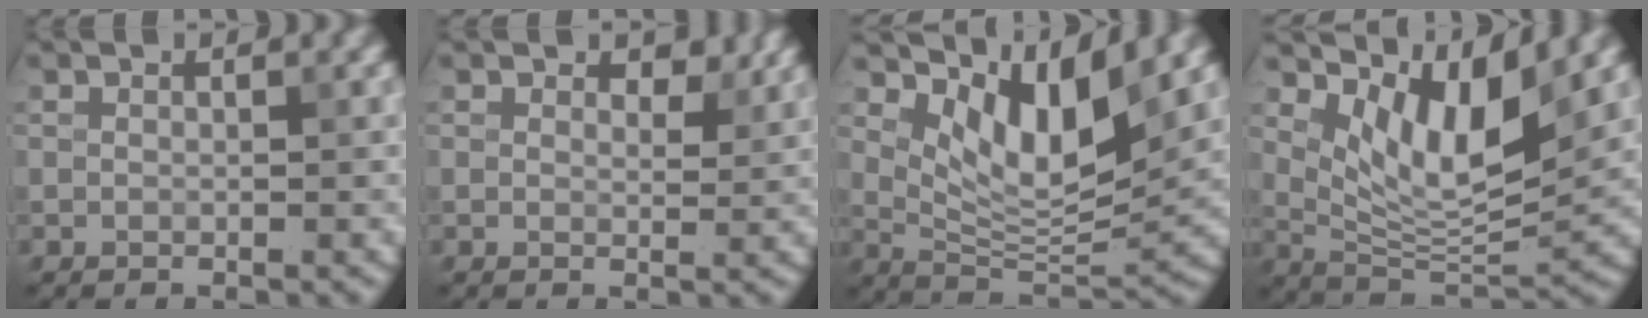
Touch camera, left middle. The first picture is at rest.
{"total": 1.9, "force": [1.4, 0.9, 0.9], "torque": [-0.013, -0.004, 0.018]}
{"total": 7.1, "force": [3.6, 2.8, 5.5], "torque": [-0.095, -0.015, 0.067]}
{"total": 7.0, "force": [3.6, 2.6, 5.4], "torque": [-0.097, -0.017, 0.068]}